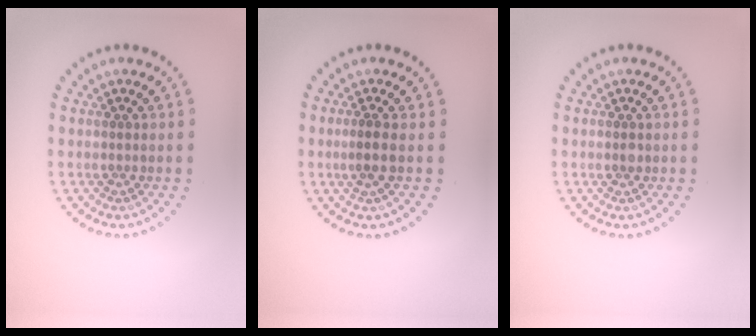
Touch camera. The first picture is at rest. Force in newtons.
{"total": 1.2, "press": 0.8, "slide": 0.9}
{"total": 0.6, "press": 0.6, "slide": 0.1}